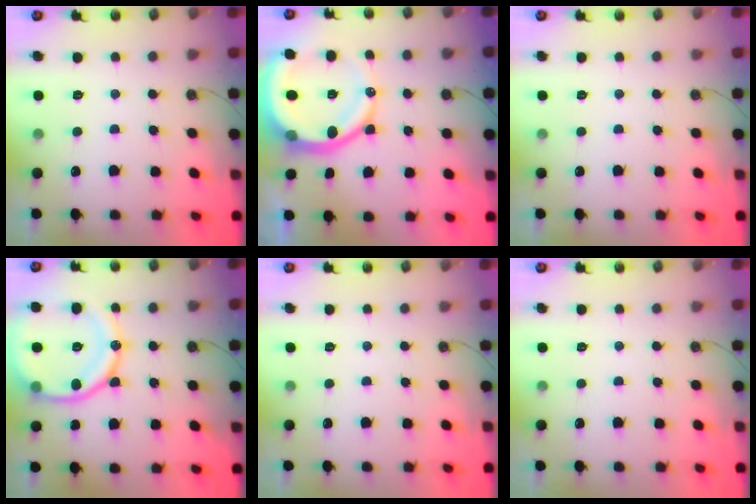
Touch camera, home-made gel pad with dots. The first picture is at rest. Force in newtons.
{"total": 17.3, "press": 17.1, "slide": 2.3}
{"total": 0.0}
{"total": 19.0, "press": 18.9, "slide": 2.0}
{"total": 0.0}
{"total": 0.0}